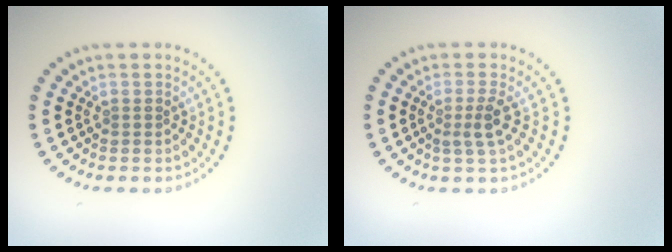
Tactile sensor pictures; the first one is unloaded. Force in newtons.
{"total": 1.9, "press": 1.5, "slide": 1.2}